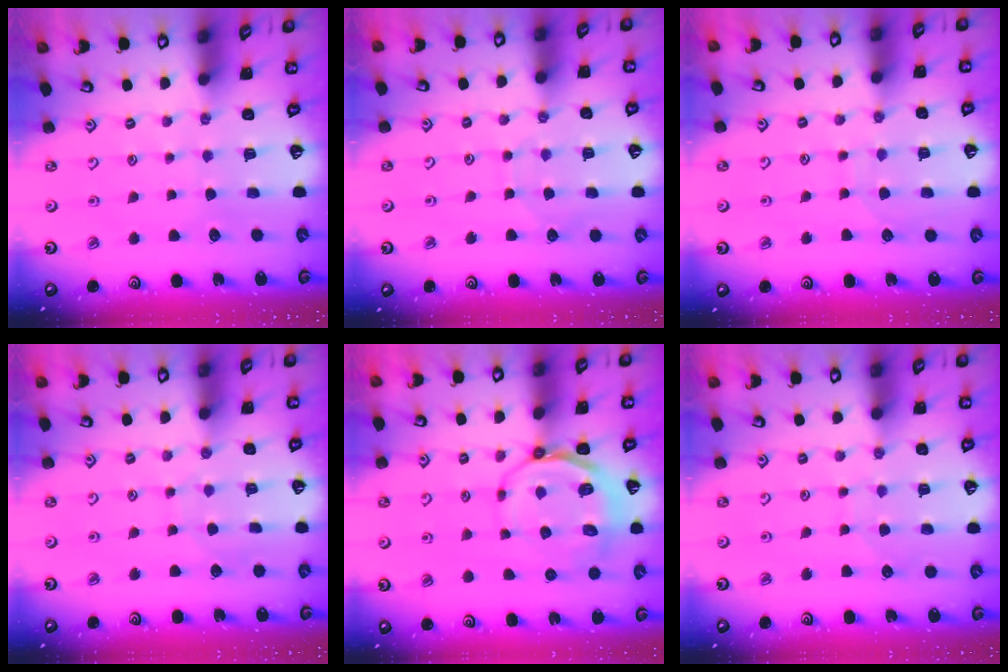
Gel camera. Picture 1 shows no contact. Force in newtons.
{"total": 5.2, "press": 5.2, "slide": 0.4}
{"total": 6.3, "press": 6.3, "slide": 0.6}
{"total": 5.5, "press": 5.5, "slide": 0.5}
{"total": 11.3, "press": 10.9, "slide": 3.0}
{"total": 6.2, "press": 6.2, "slide": 0.5}